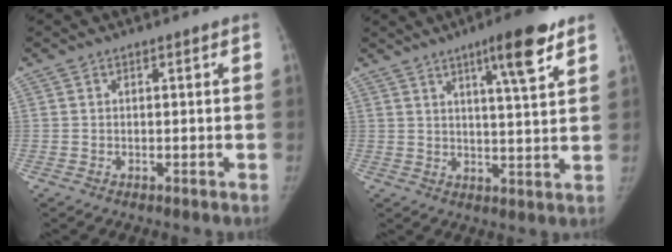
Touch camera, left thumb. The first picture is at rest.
{"total": 10.2, "force": [6.0, 1.2, 8.2], "torque": [-0.115, -0.029, 0.086]}